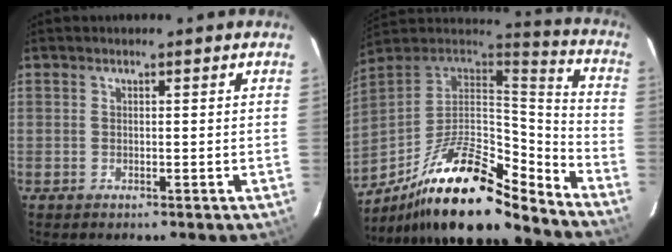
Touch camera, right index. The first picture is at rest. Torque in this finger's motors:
{"motor_torque": [1.21, -0.93, 0.45, 0.13]}